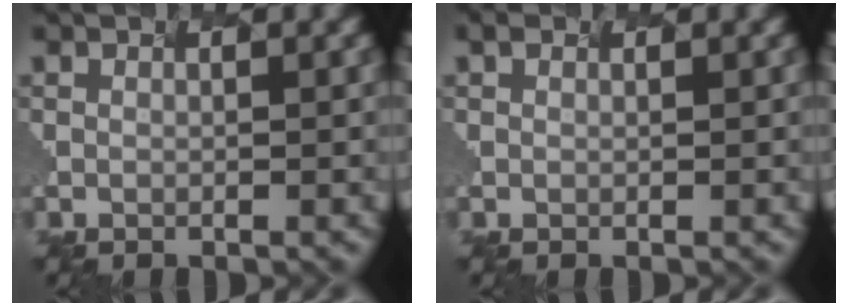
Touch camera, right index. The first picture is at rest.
{"total": 0.7, "force": [0.7, 0.2, 0.0], "torque": [-0.001, 0.005, 0.014]}